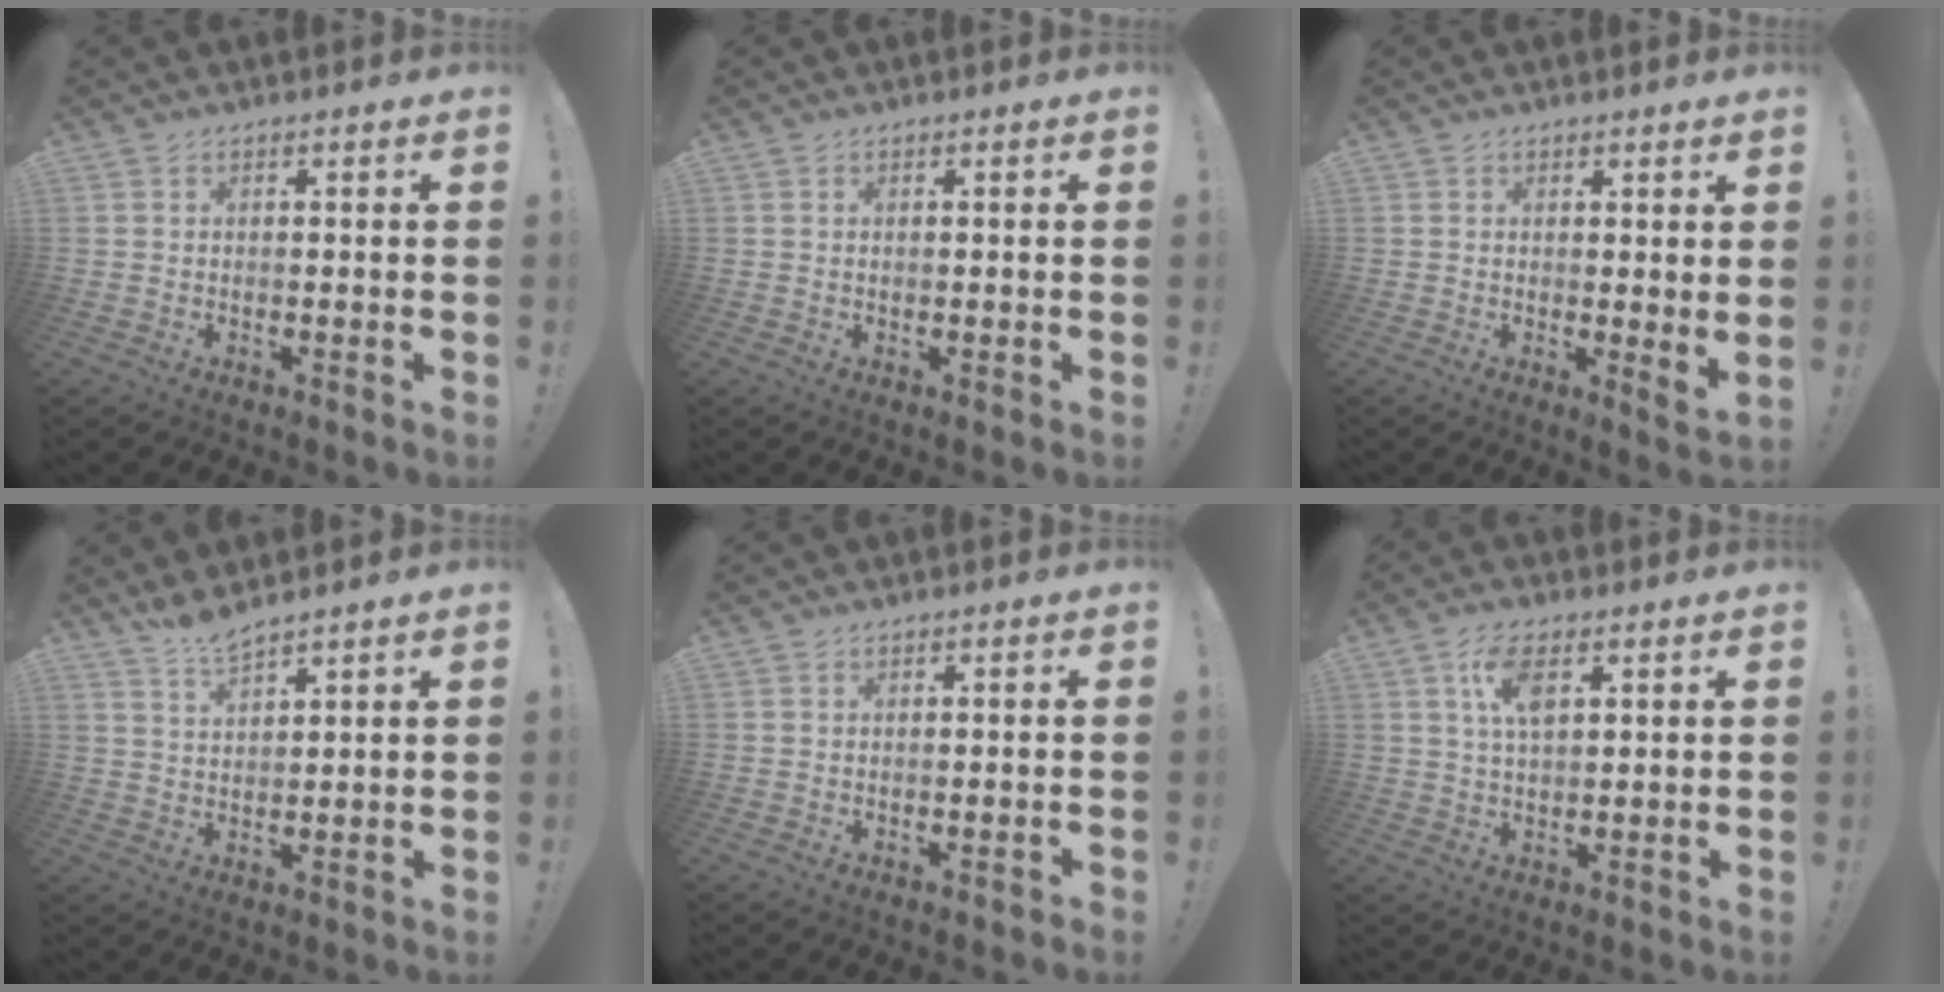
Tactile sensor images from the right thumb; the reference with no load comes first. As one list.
[{"total": 0.0}, {"total": 2.5, "force": [1.5, 0.4, 2.0], "torque": [-0.011, -0.016, 0.024]}, {"total": 4.8, "force": [4.5, 0.2, 1.9], "torque": [-0.041, -0.026, 0.080]}, {"total": 0.6, "force": [-0.5, -0.4, 0.1], "torque": [-0.007, 0.002, -0.008]}, {"total": 7.3, "force": [2.9, 3.3, 5.9], "torque": [-0.104, 0.000, 0.051]}]